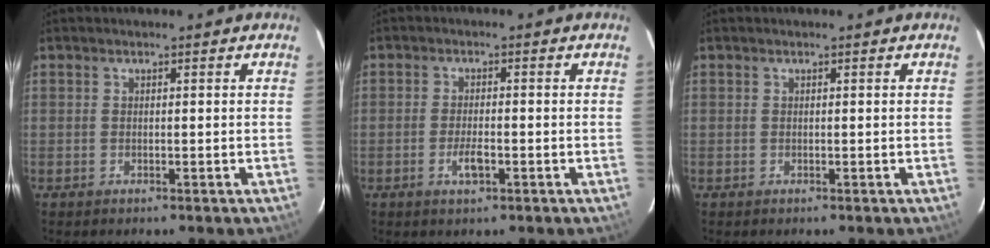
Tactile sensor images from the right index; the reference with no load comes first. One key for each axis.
{"total": 3.4, "fx": -1.5, "fy": 1.1, "fz": 2.8, "tx": -0.059, "ty": -0.003, "tz": -0.027}
{"total": 0.0}